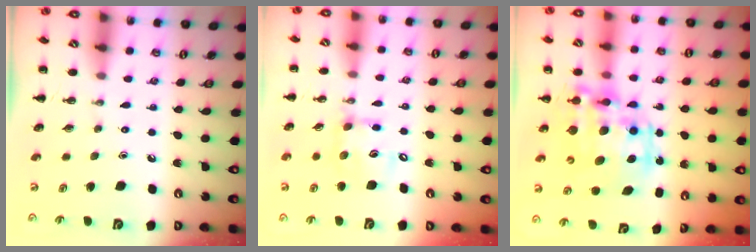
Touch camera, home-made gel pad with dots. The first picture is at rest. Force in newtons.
{"total": 10.8, "press": 10.7, "slide": 1.5}
{"total": 15.4, "press": 15.0, "slide": 3.4}